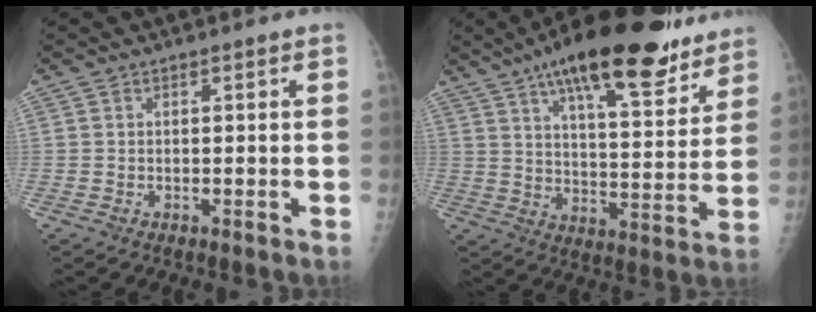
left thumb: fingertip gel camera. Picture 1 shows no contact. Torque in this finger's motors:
{"motor_torque": [0.85, 0.38, 1.55, -1.22, 0.31]}